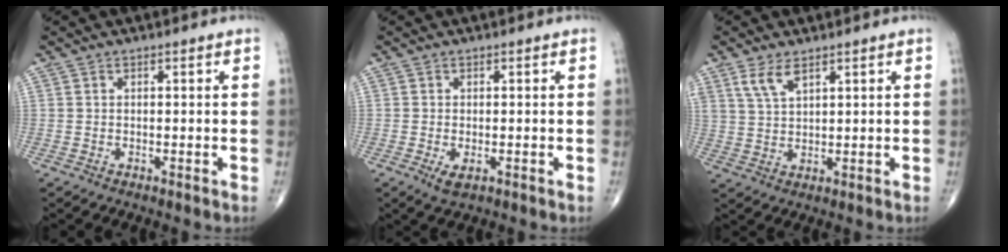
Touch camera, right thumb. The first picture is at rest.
{"total": 2.3, "force": [-0.8, 1.0, 1.9], "torque": [-0.037, -0.005, -0.012]}
{"total": 4.7, "force": [3.0, 2.0, 3.0], "torque": [-0.058, -0.011, 0.065]}